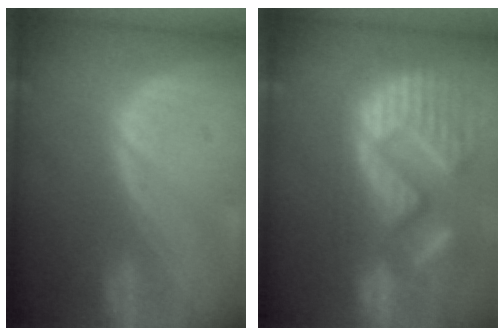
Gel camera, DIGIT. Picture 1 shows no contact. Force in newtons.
{"total": 15.4, "press": 12.7, "slide": 8.7}